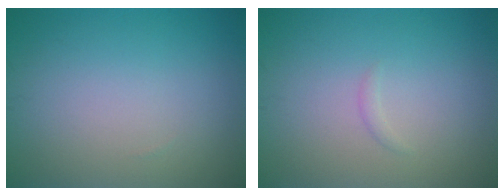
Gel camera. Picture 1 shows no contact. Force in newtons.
{"total": 0.5, "press": 0.5, "slide": 0.0}